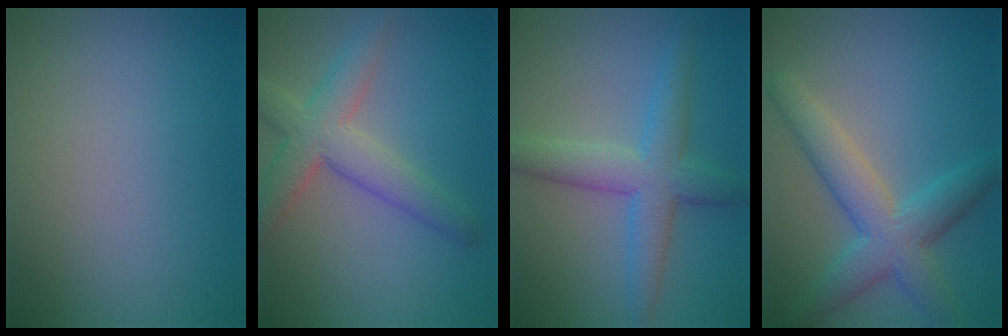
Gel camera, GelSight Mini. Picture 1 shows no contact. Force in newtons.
{"total": 5.3, "press": 5.3, "slide": 0.2}
{"total": 5.3, "press": 5.3, "slide": 0.1}
{"total": 5.9, "press": 5.9, "slide": 0.3}